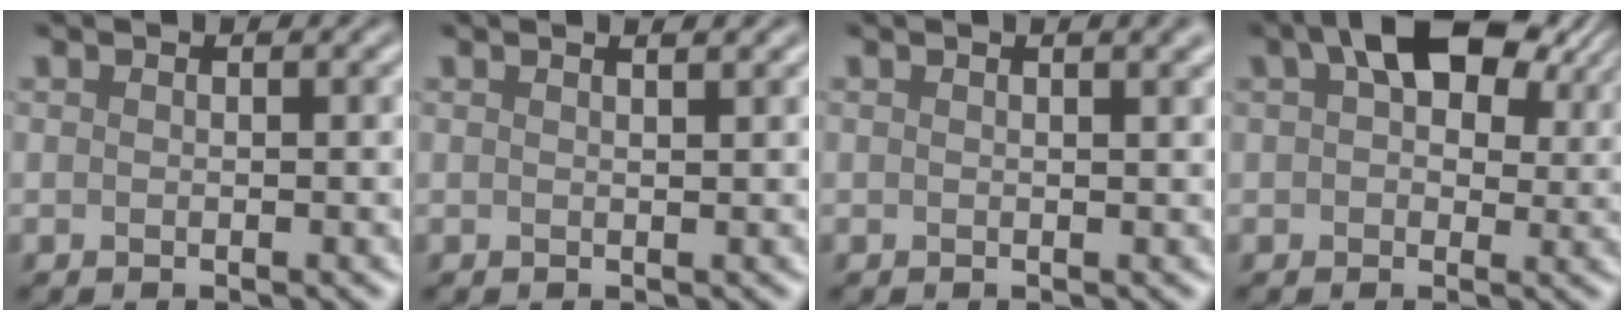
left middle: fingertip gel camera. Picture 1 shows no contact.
{"total": 1.7, "force": [1.2, 0.5, 1.1], "torque": [-0.008, 0.005, 0.000]}
{"total": 2.5, "force": [1.3, 0.9, 1.9], "torque": [-0.010, 0.006, 0.005]}
{"total": 9.0, "force": [4.3, 4.9, 6.2], "torque": [-0.102, 0.023, 0.055]}